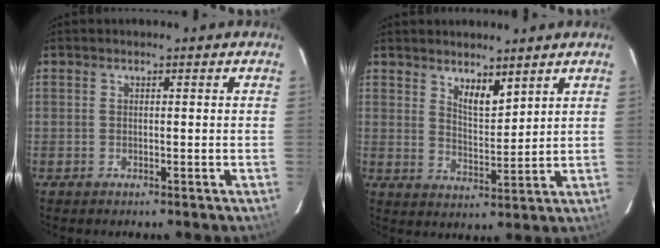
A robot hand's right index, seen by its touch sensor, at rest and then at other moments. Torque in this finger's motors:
{"motor_torque": [0.09, 0.21, 0.03, 0.04]}